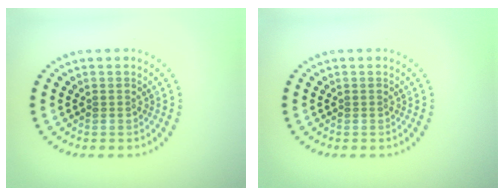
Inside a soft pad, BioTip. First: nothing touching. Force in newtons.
{"total": 0.0}